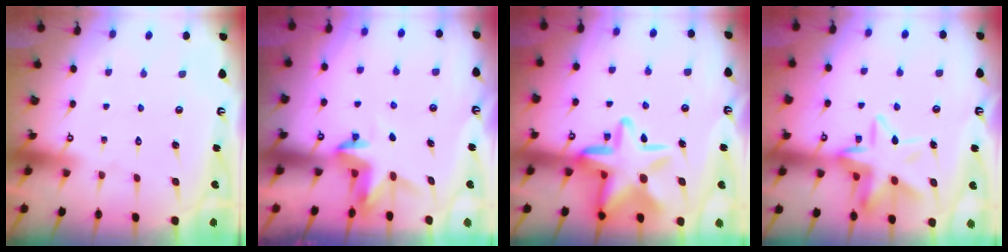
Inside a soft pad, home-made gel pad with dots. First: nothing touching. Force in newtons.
{"total": 4.0, "press": 4.0, "slide": 0.3}
{"total": 18.0, "press": 17.9, "slide": 2.0}
{"total": 13.9, "press": 13.8, "slide": 1.6}